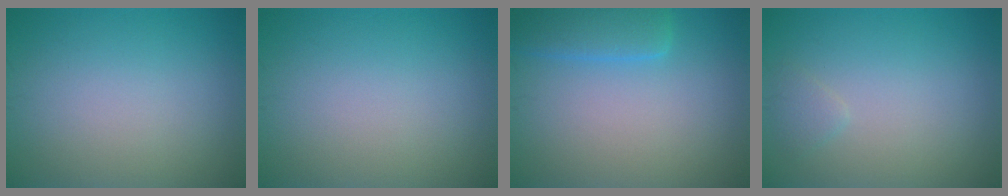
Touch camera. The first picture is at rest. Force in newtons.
{"total": 0.0}
{"total": 3.1, "press": 3.1, "slide": 0.3}
{"total": 0.9, "press": 0.9, "slide": 0.1}